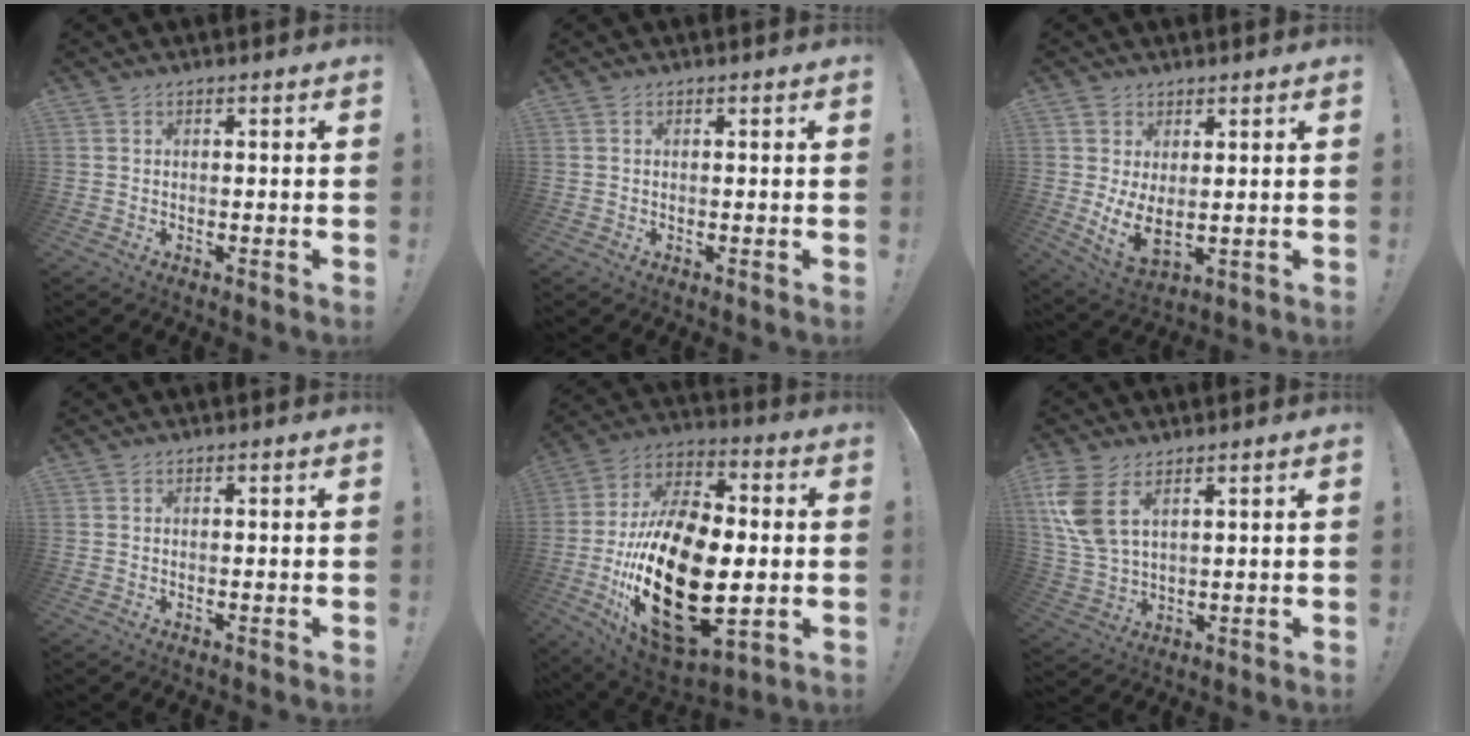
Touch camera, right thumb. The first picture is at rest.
{"total": 0.0}
{"total": 6.8, "force": [2.2, 3.8, 5.1], "torque": [-0.091, -0.023, 0.047]}
{"total": 0.0}
{"total": 30.2, "force": [-4.8, 16.7, 24.7], "torque": [-0.474, 0.019, -0.066]}
{"total": 9.8, "force": [4.9, 4.6, 7.1], "torque": [-0.148, -0.023, 0.093]}